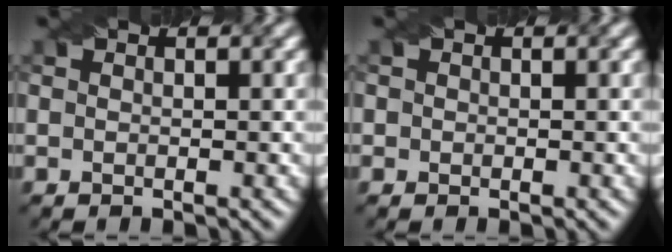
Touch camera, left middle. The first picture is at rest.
{"total": 0.6, "force": [0.0, 0.5, 0.1], "torque": [0.003, -0.002, -0.003]}